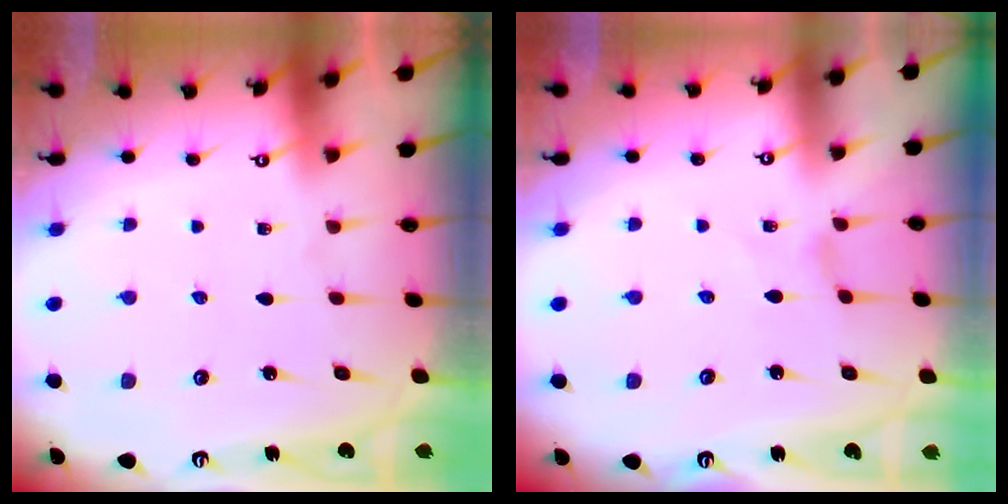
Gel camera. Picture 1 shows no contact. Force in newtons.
{"total": 0.5, "press": 0.5, "slide": 0.2}